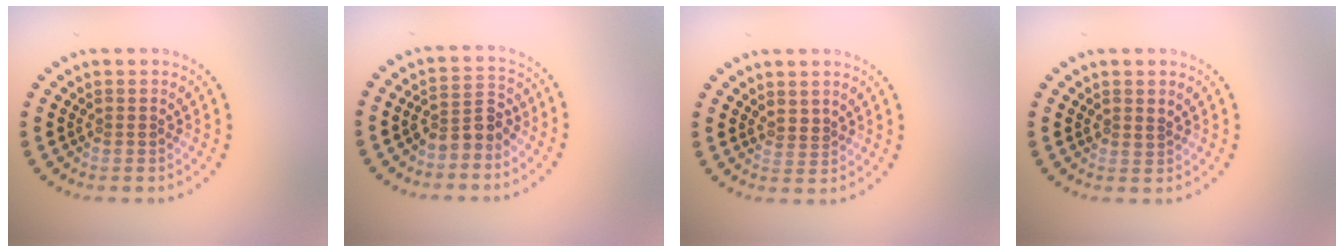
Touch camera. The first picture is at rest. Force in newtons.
{"total": 2.8, "press": 2.5, "slide": 1.3}
{"total": 0.8, "press": 0.5, "slide": 0.6}
{"total": 0.6, "press": 0.3, "slide": 0.5}